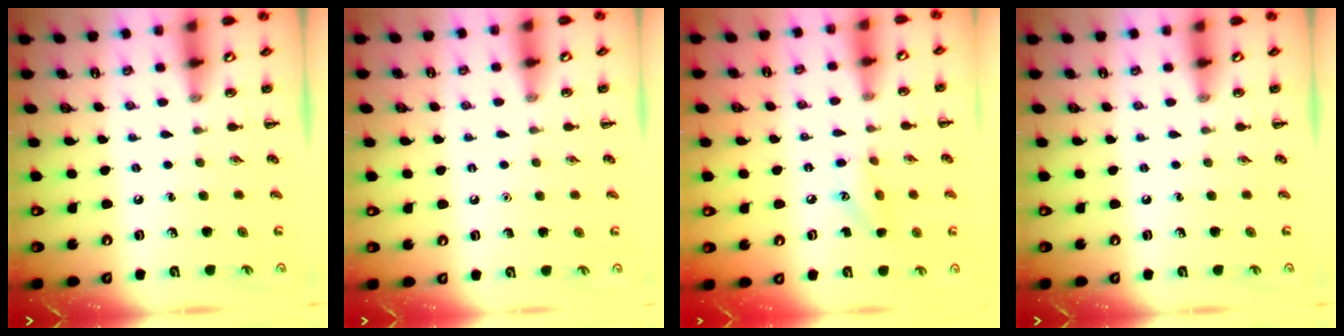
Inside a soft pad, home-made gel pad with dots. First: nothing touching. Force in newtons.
{"total": 1.6, "press": 1.6, "slide": 0.1}
{"total": 8.2, "press": 8.1, "slide": 1.3}
{"total": 0.0}